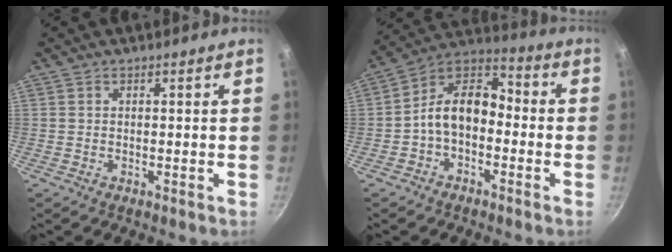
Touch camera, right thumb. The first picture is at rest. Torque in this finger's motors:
{"motor_torque": [0.25, 0.08, 1.19, -0.56, 0.10]}